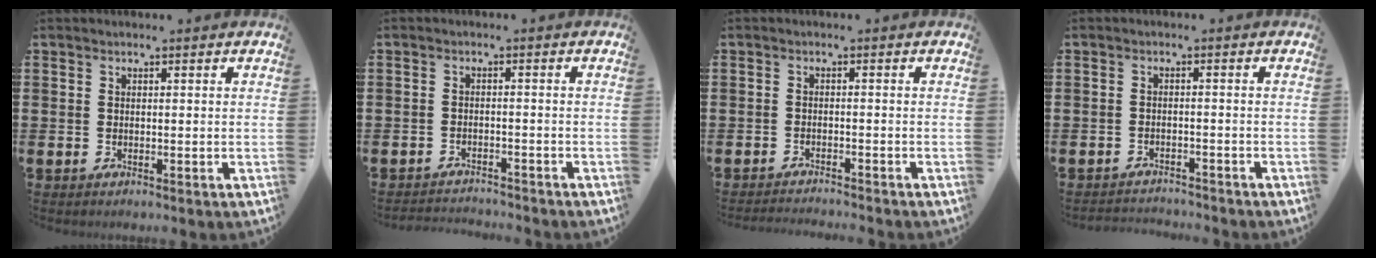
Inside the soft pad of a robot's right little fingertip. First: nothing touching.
{"total": 1.9, "force": [-1.9, 0.0, -0.2], "torque": [-0.002, 0.003, -0.042]}
{"total": 1.4, "force": [-1.3, -0.2, 0.0], "torque": [-0.001, 0.002, -0.027]}
{"total": 1.8, "force": [-1.8, 0.0, -0.2], "torque": [-0.003, 0.003, -0.041]}